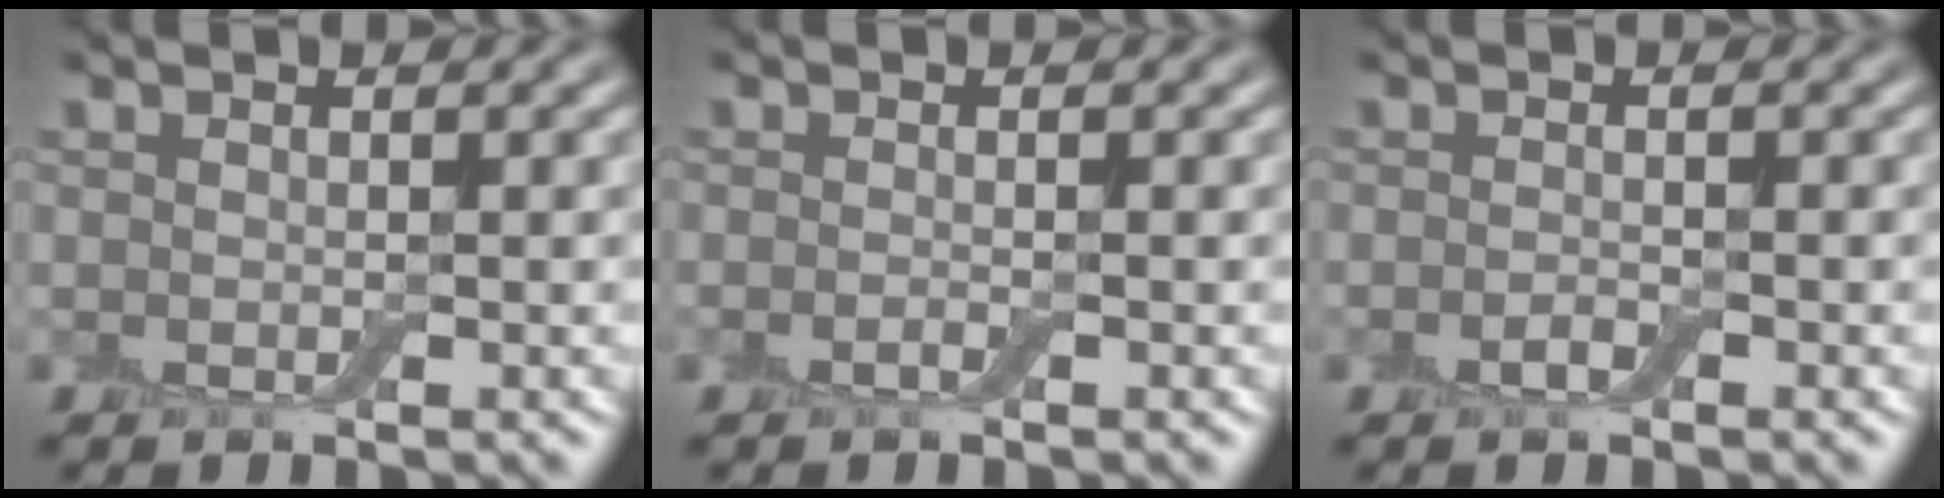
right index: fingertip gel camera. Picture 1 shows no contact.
{"total": 0.7, "force": [-0.4, 0.1, 0.5], "torque": [-0.012, -0.004, -0.009]}
{"total": 1.0, "force": [-0.6, 0.3, 0.7], "torque": [-0.017, 0.001, -0.011]}